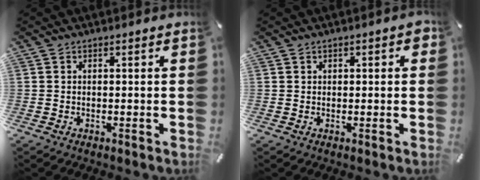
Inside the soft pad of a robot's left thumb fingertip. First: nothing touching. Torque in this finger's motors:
{"motor_torque": [-0.02, -0.34, -0.17, 0.18, -0.05]}